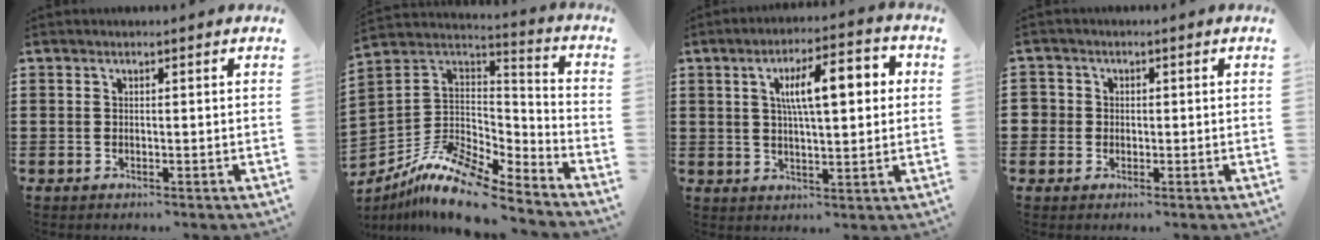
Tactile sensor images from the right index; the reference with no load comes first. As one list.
[{"total": 11.6, "force": [-9.0, 4.0, 6.1], "torque": [-0.132, 0.021, -0.177]}, {"total": 9.1, "force": [2.1, 3.0, 8.4], "torque": [-0.155, 0.011, 0.030]}, {"total": 2.1, "force": [-0.2, 2.1, 0.2], "torque": [-0.014, 0.008, -0.006]}]